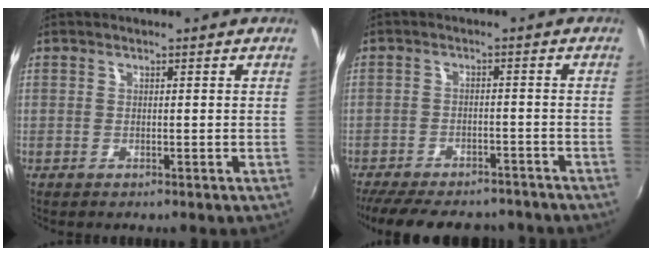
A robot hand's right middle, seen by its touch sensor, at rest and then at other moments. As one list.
[{"total": 17.3, "force": [-14.4, 6.0, 7.5], "torque": [-0.165, -0.015, -0.199]}]